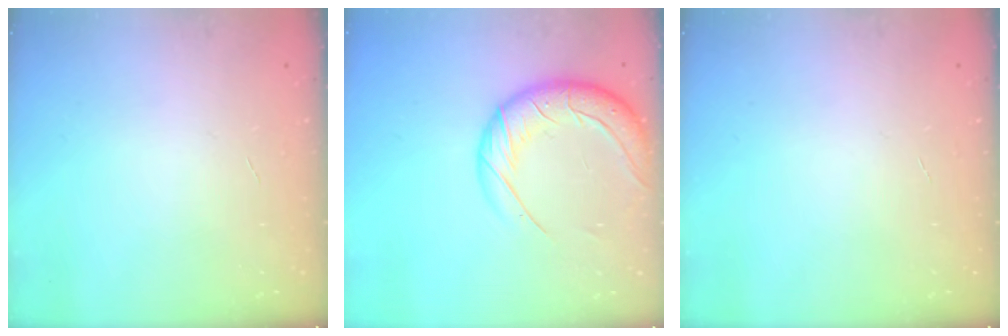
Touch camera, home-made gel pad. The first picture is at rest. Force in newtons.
{"total": 18.1, "press": 17.4, "slide": 4.9}
{"total": 0.0}